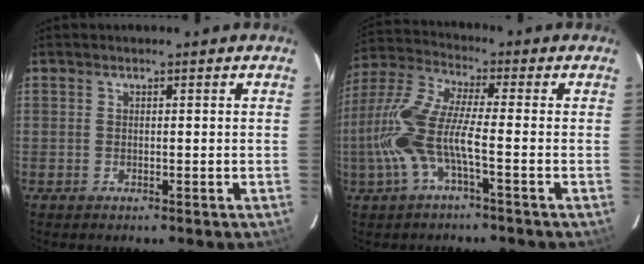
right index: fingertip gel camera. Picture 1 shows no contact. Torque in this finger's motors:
{"motor_torque": [1.46, -0.67, 0.97, 0.21]}